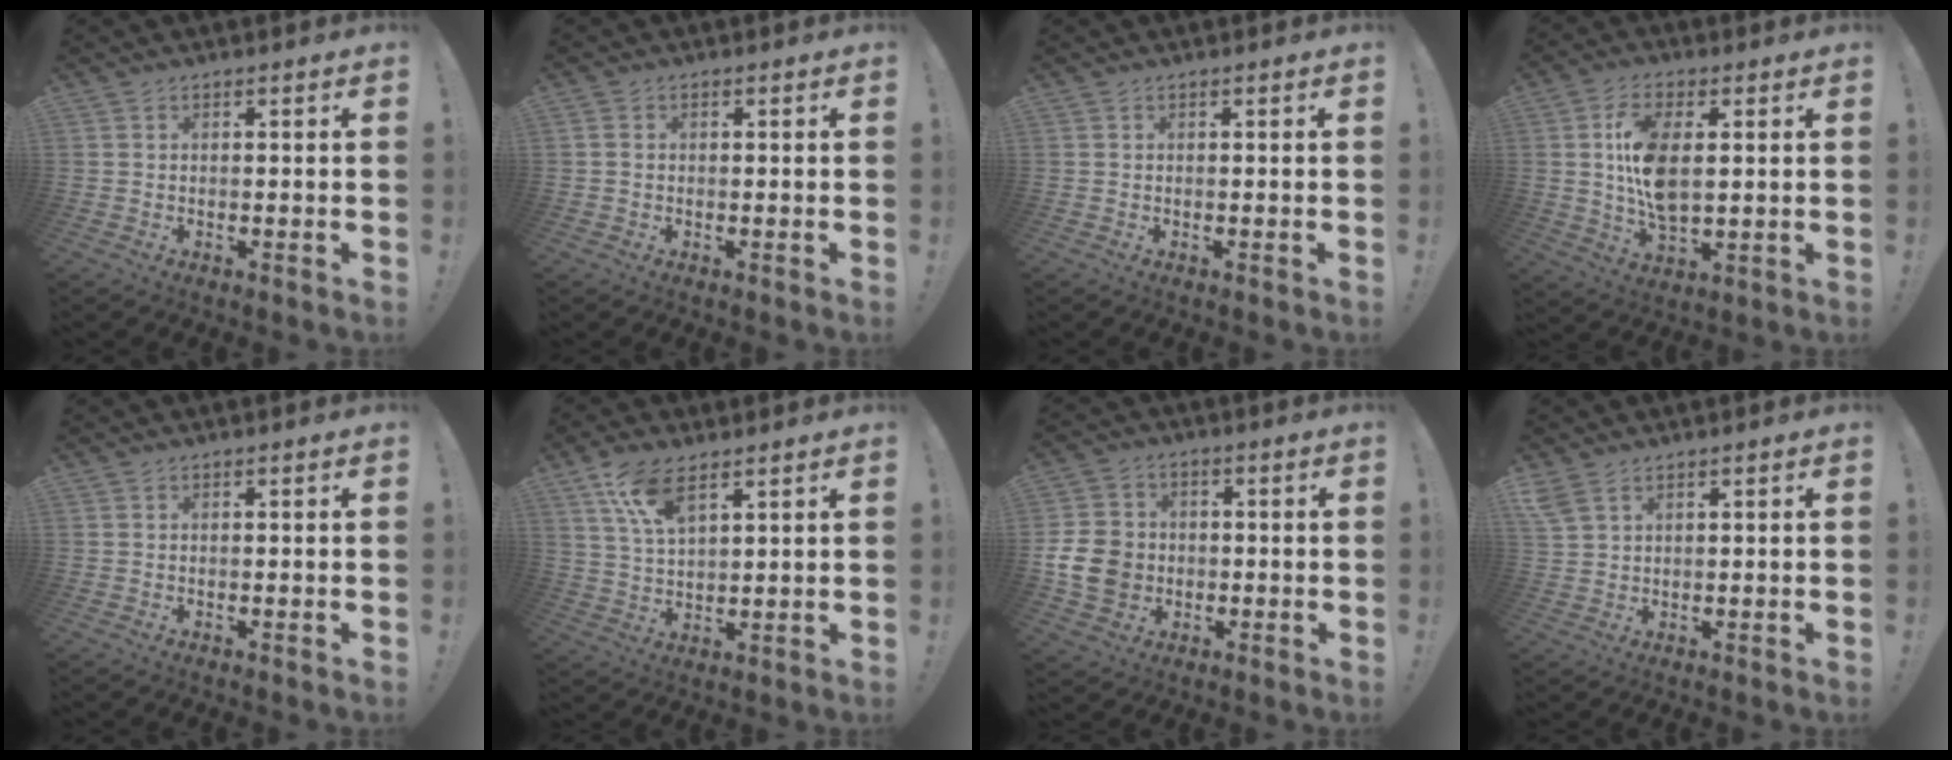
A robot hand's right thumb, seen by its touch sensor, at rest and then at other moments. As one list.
[{"total": 1.2, "force": [-0.1, 1.0, 0.6], "torque": [-0.020, 0.008, 0.000]}, {"total": 0.0}, {"total": 12.2, "force": [2.0, 6.6, 10.1], "torque": [-0.180, -0.008, 0.034]}, {"total": 0.0}, {"total": 9.8, "force": [6.4, 4.2, 6.1], "torque": [-0.115, -0.021, 0.120]}, {"total": 12.1, "force": [-2.5, 10.1, 6.3], "torque": [-0.114, 0.023, -0.040]}, {"total": 4.3, "force": [2.6, 2.3, 2.5], "torque": [-0.046, -0.007, 0.055]}]